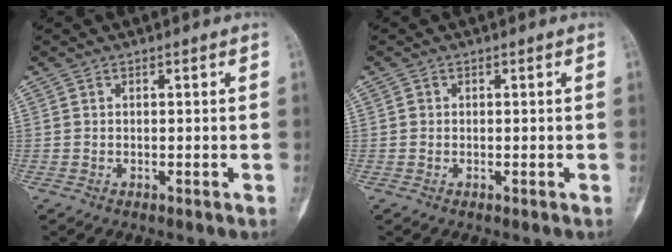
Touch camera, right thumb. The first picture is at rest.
{"total": 0.6, "force": [0.0, 0.6, 0.2], "torque": [0.000, 0.003, 0.000]}